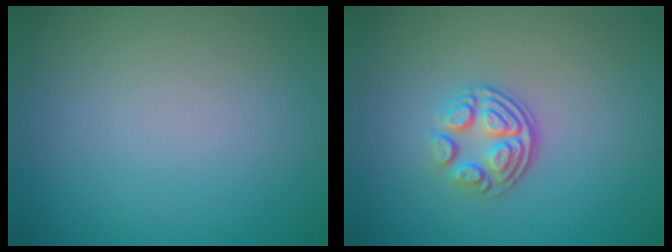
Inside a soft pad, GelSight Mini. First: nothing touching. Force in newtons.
{"total": 3.6, "press": 2.5, "slide": 2.6}